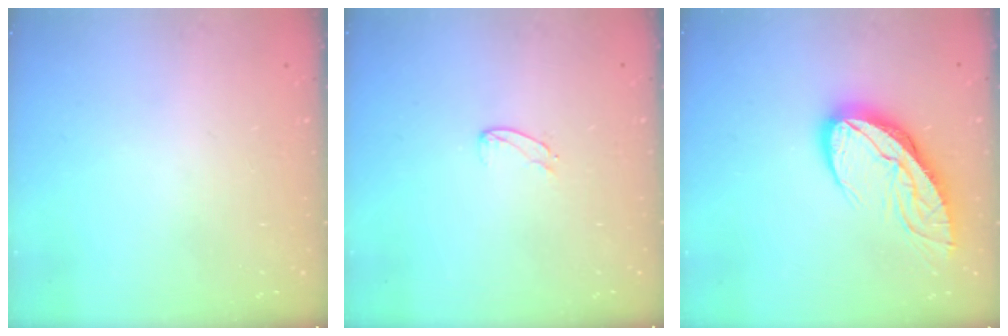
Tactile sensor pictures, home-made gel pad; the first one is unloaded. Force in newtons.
{"total": 4.0, "press": 4.0, "slide": 0.2}
{"total": 11.7, "press": 11.6, "slide": 1.2}